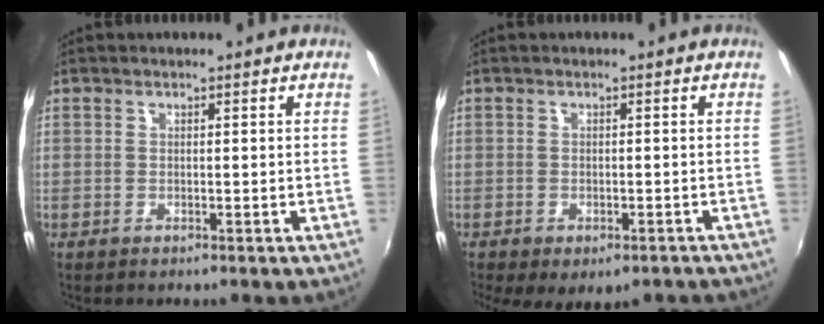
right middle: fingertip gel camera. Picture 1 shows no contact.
{"total": 7.1, "force": [-4.6, 3.3, 4.2], "torque": [-0.084, -0.033, -0.059]}